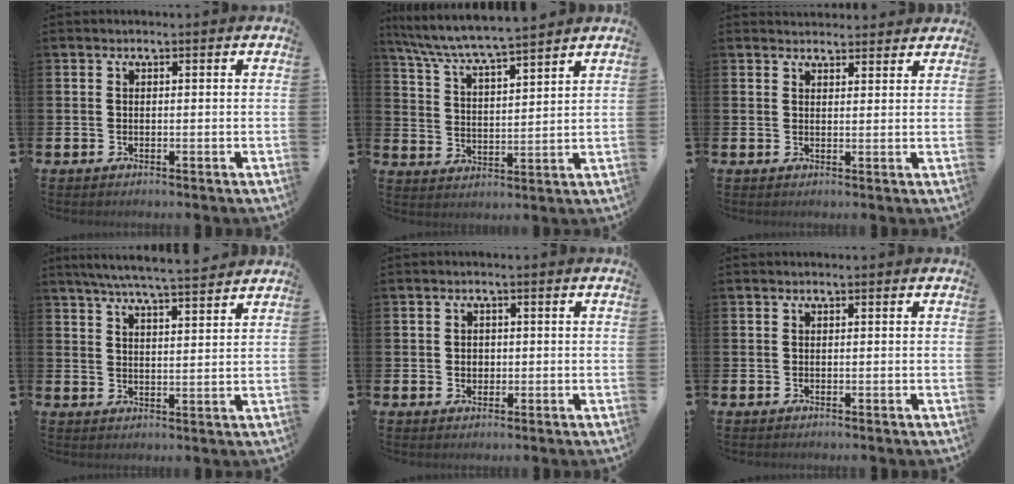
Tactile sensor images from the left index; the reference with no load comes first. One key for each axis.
{"total": 6.5, "fx": 6.3, "fy": 0.0, "fz": 1.7, "tx": -0.061, "ty": -0.041, "tz": 0.108}
{"total": 2.6, "fx": 2.5, "fy": 0.7, "fz": -0.1, "tx": 0.008, "ty": -0.013, "tz": 0.044}
{"total": 6.0, "fx": 5.7, "fy": -0.3, "fz": 1.7, "tx": -0.045, "ty": -0.032, "tz": 0.099}
{"total": 1.5, "fx": 0.1, "fy": 1.3, "fz": 0.7, "tx": 0.008, "ty": 0.000, "tz": -0.005}
{"total": 0.0}